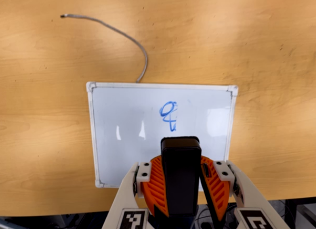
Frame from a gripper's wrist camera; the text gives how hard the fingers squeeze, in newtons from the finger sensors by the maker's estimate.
{"total": 10.2, "left": 9.8, "right": 10.7}